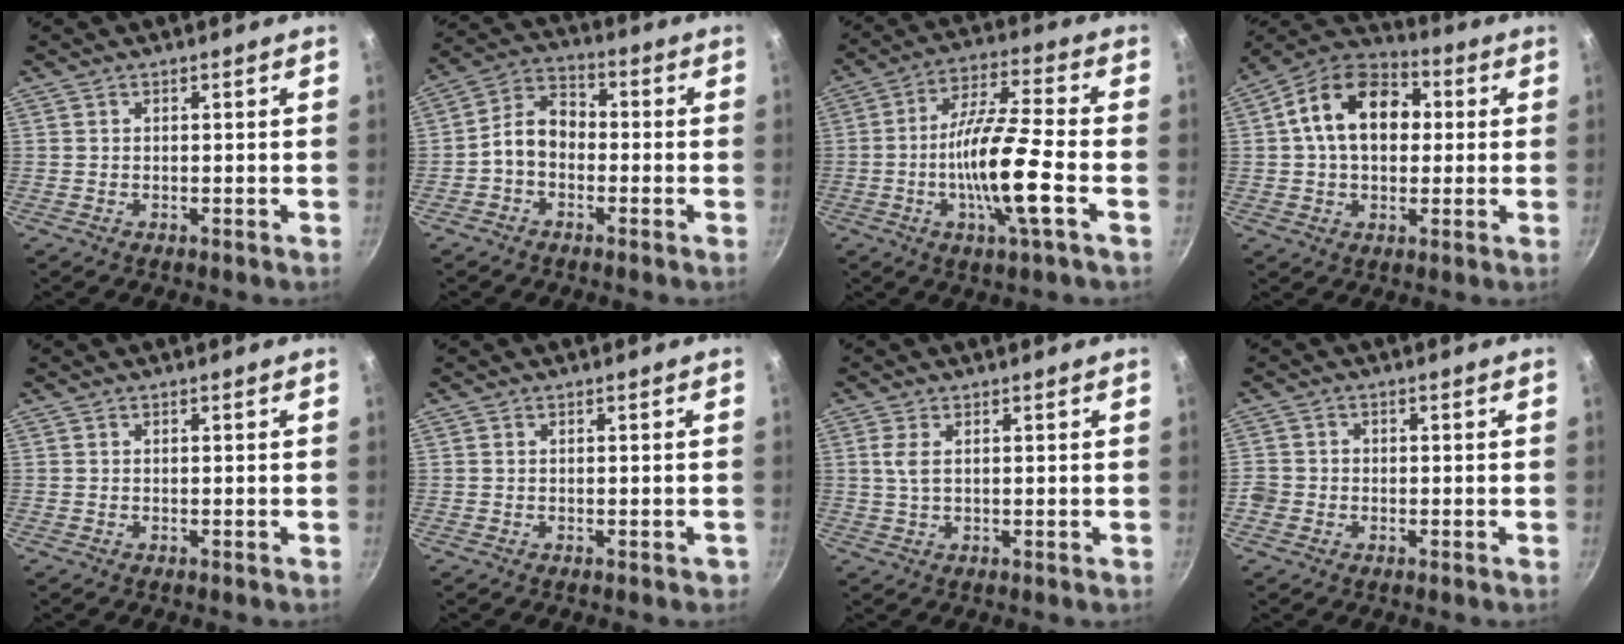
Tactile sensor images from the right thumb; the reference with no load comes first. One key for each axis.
{"total": 7.5, "fx": -1.7, "fy": 5.4, "fz": 4.9, "tx": -0.069, "ty": 0.037, "tz": -0.045}
{"total": 14.3, "fx": -3.7, "fy": 1.7, "fz": 13.7, "tx": -0.248, "ty": 0.023, "tz": -0.081}
{"total": 16.0, "fx": 2.4, "fy": 11.1, "fz": 11.2, "tx": -0.151, "ty": 0.028, "tz": 0.020}
{"total": 0.0}
{"total": 0.8, "fx": -0.3, "fy": 0.4, "fz": 0.6, "tx": -0.002, "ty": 0.002, "tz": -0.003}
{"total": 2.7, "fx": 0.8, "fy": 1.1, "fz": 2.4, "tx": -0.051, "ty": 0.001, "tz": 0.018}
{"total": 2.8, "fx": -1.0, "fy": 2.5, "fz": 0.9, "tx": -0.012, "ty": 0.011, "tz": -0.021}